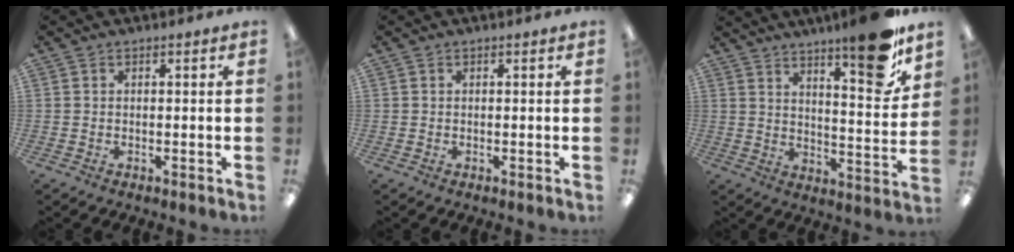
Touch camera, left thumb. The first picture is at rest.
{"total": 0.0}
{"total": 14.5, "force": [10.7, 2.8, 9.4], "torque": [-0.128, -0.074, 0.169]}